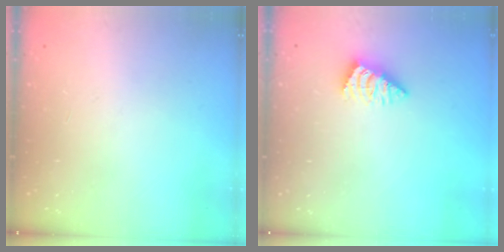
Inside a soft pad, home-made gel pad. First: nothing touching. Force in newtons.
{"total": 2.3, "press": 2.2, "slide": 0.4}